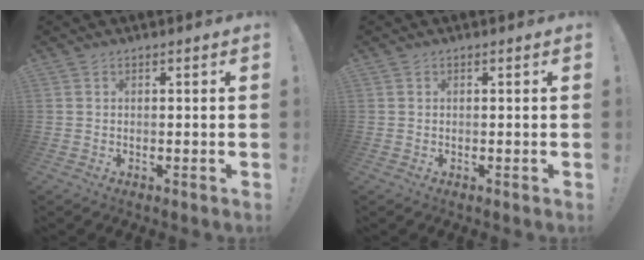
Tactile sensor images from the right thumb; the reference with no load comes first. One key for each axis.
{"total": 0.0}